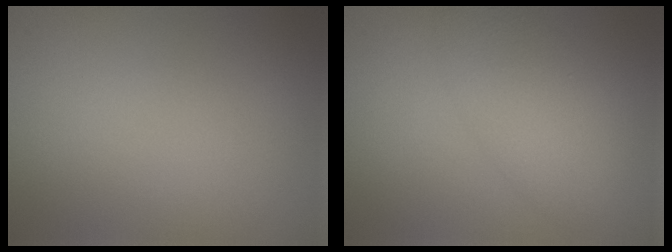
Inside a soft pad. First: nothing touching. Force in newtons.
{"total": 4.7, "press": 4.7, "slide": 0.1}